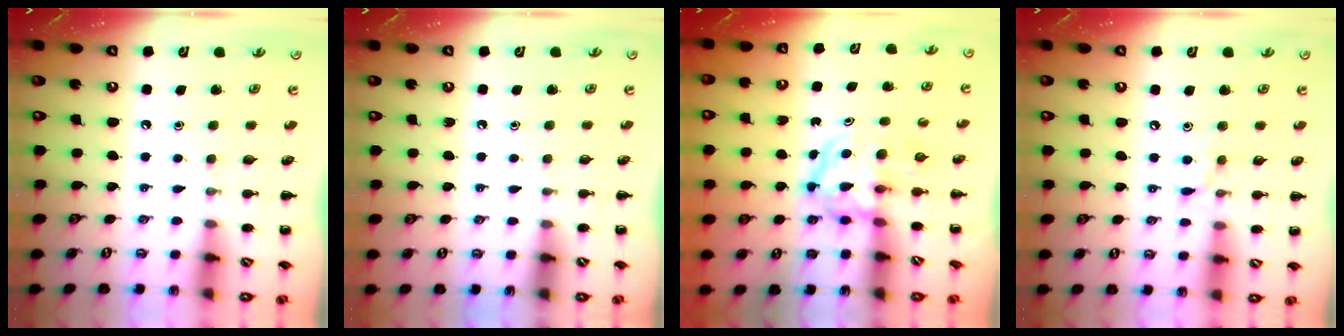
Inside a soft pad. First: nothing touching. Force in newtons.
{"total": 0.6, "press": 0.6, "slide": 0.2}
{"total": 3.8, "press": 3.8, "slide": 0.4}
{"total": 6.4, "press": 6.2, "slide": 1.7}